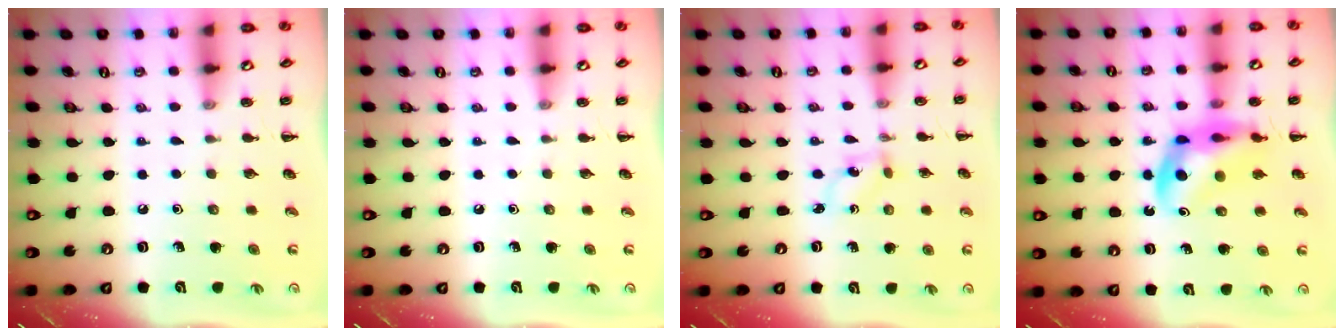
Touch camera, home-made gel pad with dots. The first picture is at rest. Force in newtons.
{"total": 0.0}
{"total": 1.7, "press": 1.5, "slide": 0.8}
{"total": 12.3, "press": 11.8, "slide": 3.4}